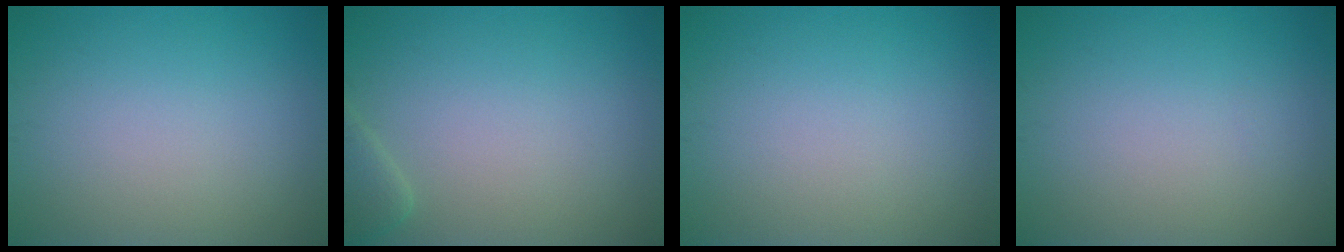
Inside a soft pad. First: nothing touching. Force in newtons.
{"total": 1.6, "press": 1.6, "slide": 0.2}
{"total": 0.0}
{"total": 0.0}